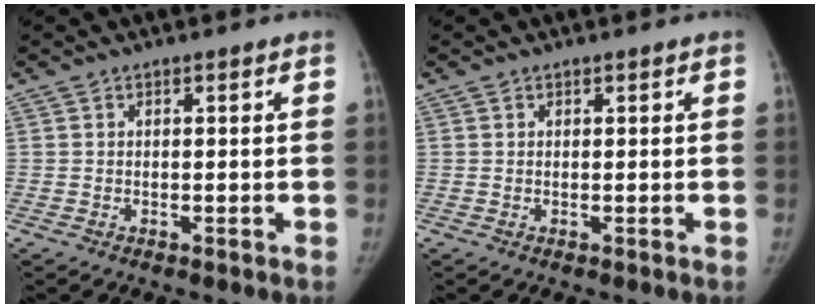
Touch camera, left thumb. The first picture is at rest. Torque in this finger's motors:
{"motor_torque": [0.07, -0.01, 0.29, -0.02, 0.03]}